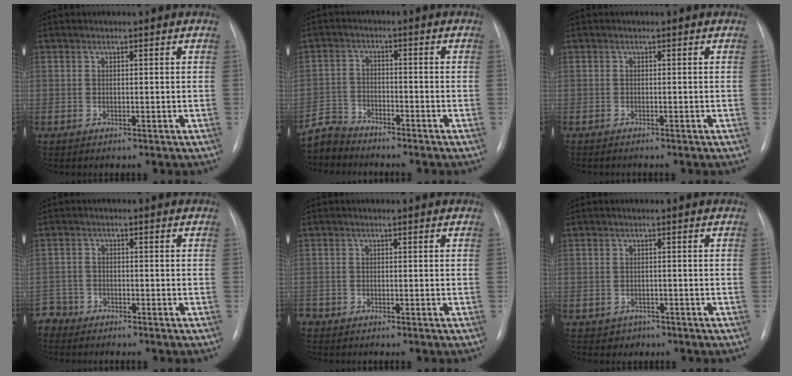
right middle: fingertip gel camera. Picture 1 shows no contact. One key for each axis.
{"total": 4.6, "fx": -4.5, "fy": 0.8, "fz": -0.9, "tx": 0.018, "ty": -0.006, "tz": -0.089}
{"total": 0.7, "fx": -0.7, "fy": 0.0, "fz": 0.2, "tx": -0.007, "ty": -0.003, "tz": -0.011}
{"total": 3.7, "fx": -3.4, "fy": 1.2, "fz": -0.9, "tx": 0.019, "ty": -0.004, "tz": -0.071}
{"total": 2.3, "fx": -2.1, "fy": 0.9, "fz": 0.4, "tx": -0.005, "ty": -0.003, "tz": -0.035}
{"total": 2.0, "fx": -1.3, "fy": 1.5, "fz": -0.3, "tx": 0.000, "ty": 0.008, "tz": -0.020}